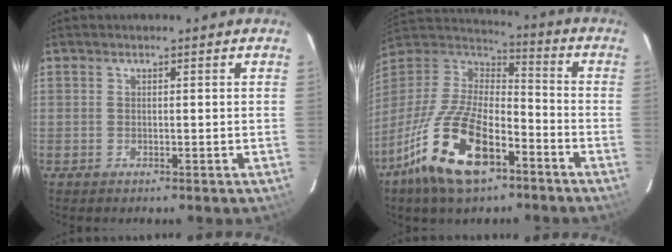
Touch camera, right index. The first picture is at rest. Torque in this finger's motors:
{"motor_torque": [1.82, -0.31, 1.05, 0.21]}